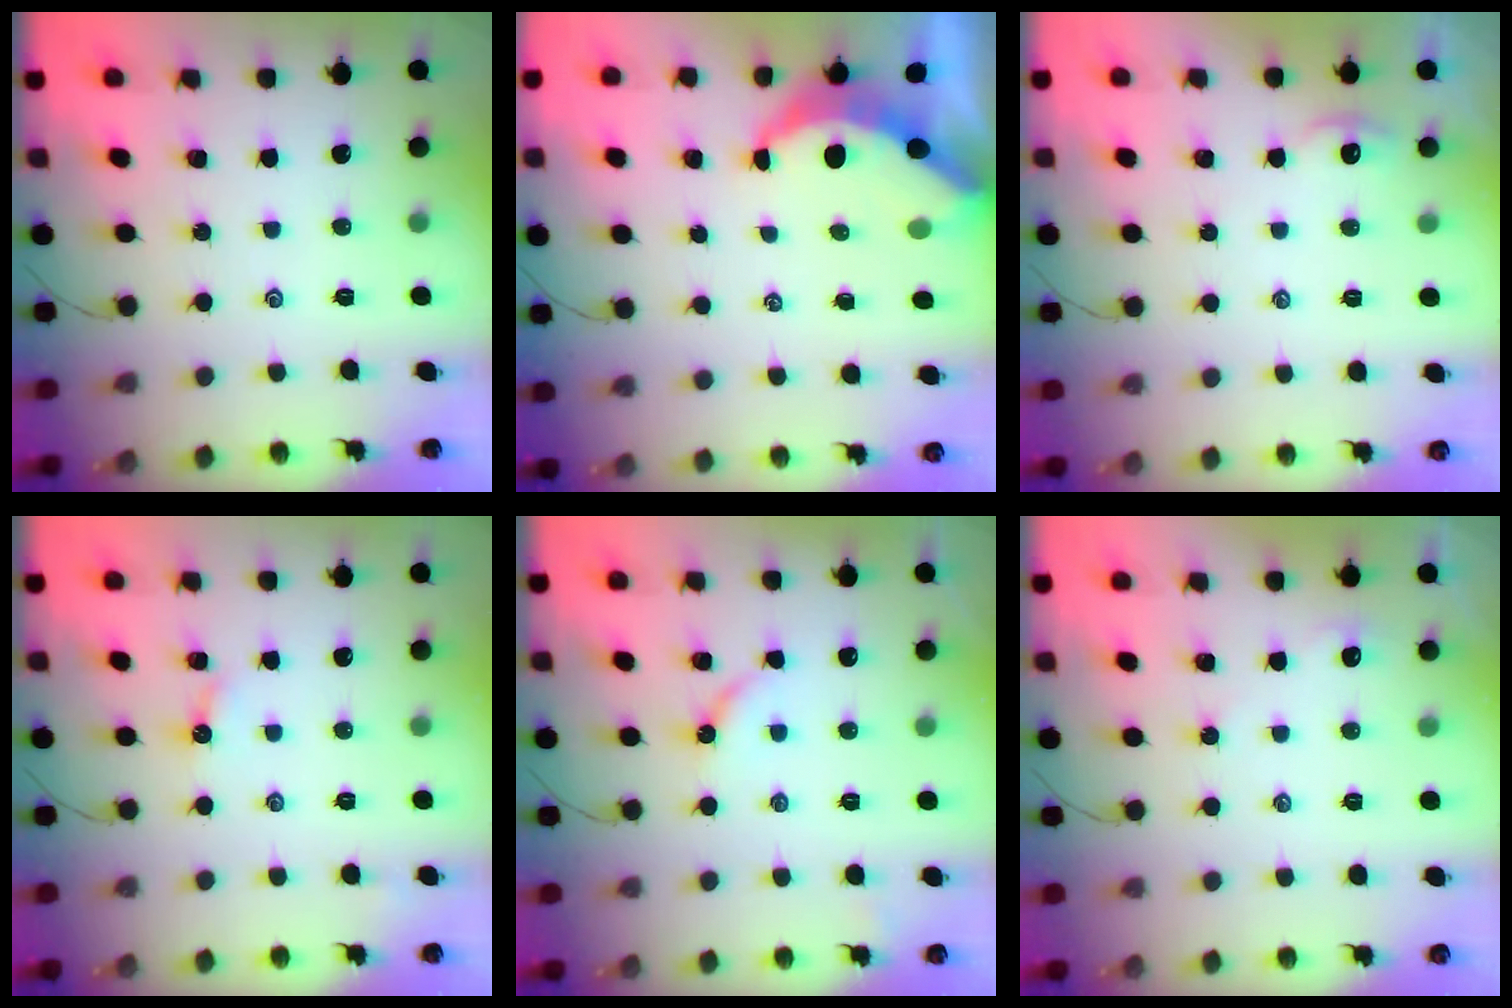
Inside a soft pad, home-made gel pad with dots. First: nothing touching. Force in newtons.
{"total": 6.5, "press": 6.4, "slide": 0.9}
{"total": 2.4, "press": 2.3, "slide": 0.4}
{"total": 4.6, "press": 4.5, "slide": 0.7}
{"total": 4.1, "press": 4.0, "slide": 0.4}
{"total": 2.0, "press": 2.0, "slide": 0.3}